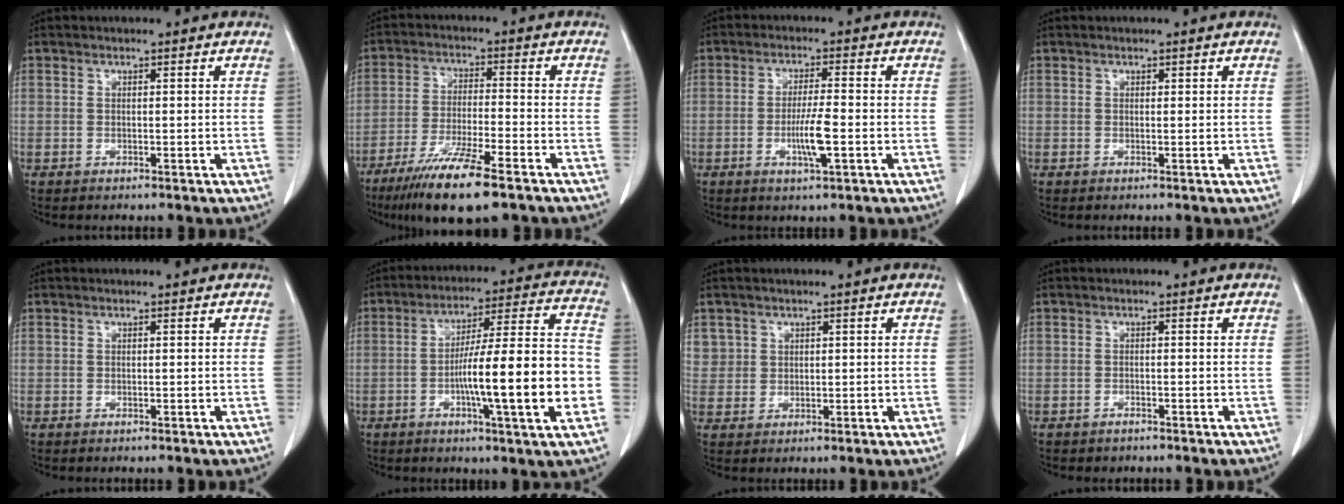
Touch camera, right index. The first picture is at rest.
{"total": 11.8, "force": [-7.9, 1.0, 8.8], "torque": [-0.159, -0.032, -0.136]}
{"total": 5.5, "force": [-1.5, 0.4, 5.3], "torque": [-0.100, -0.008, -0.027]}
{"total": 0.0}
{"total": 0.0}
{"total": 17.7, "force": [-4.1, 0.7, 17.2], "torque": [-0.261, 0.011, -0.063]}
{"total": 3.1, "force": [1.5, 2.7, 0.0], "torque": [0.017, 0.003, 0.026]}
{"total": 0.9, "force": [-0.7, 0.5, 0.1], "torque": [-0.005, 0.002, -0.012]}